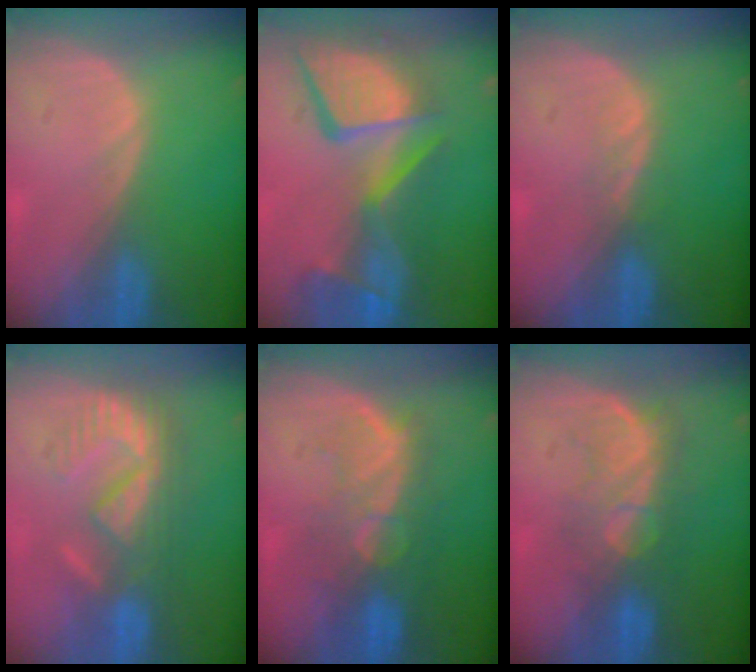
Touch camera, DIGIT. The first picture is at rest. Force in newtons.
{"total": 13.8, "press": 11.2, "slide": 8.0}
{"total": 1.5, "press": 1.5, "slide": 0.2}
{"total": 8.4, "press": 8.2, "slide": 1.9}
{"total": 9.9, "press": 8.4, "slide": 5.1}
{"total": 7.7, "press": 7.4, "slide": 2.0}